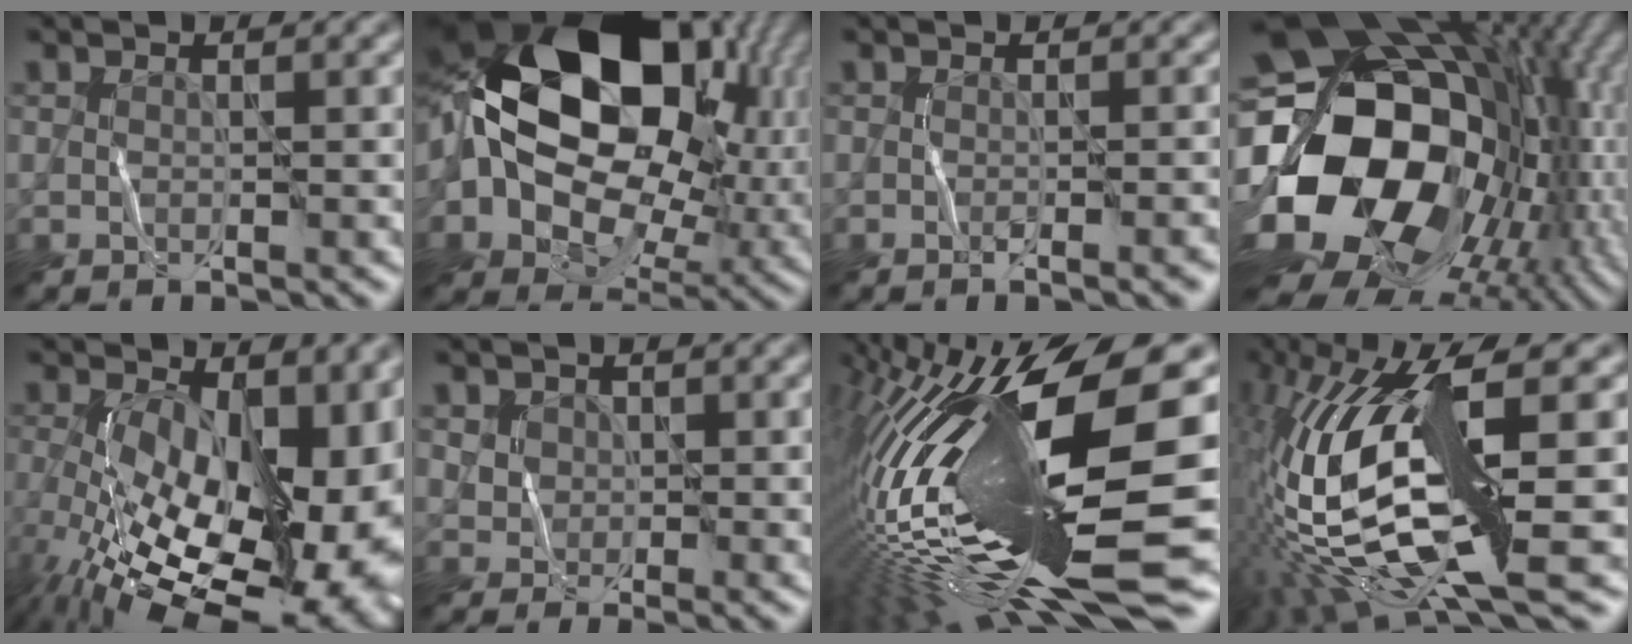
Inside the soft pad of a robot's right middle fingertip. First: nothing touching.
{"total": 18.8, "force": [2.5, 13.4, 13.0], "torque": [-0.248, 0.011, 0.057]}
{"total": 2.0, "force": [-0.6, 0.7, 1.7], "torque": [-0.003, 0.011, -0.007]}
{"total": 20.4, "force": [-2.8, 14.9, 13.7], "torque": [-0.287, -0.028, -0.023]}
{"total": 18.8, "force": [-2.6, 10.3, 15.6], "torque": [-0.216, -0.040, -0.002]}
{"total": 0.7, "force": [0.4, 0.6, -0.1], "torque": [-0.010, 0.005, 0.018]}
{"total": 19.4, "force": [-2.3, 4.9, 18.7], "torque": [-0.352, 0.005, -0.035]}
{"total": 15.3, "force": [-1.1, 4.7, 14.5], "torque": [-0.308, 0.009, 0.006]}